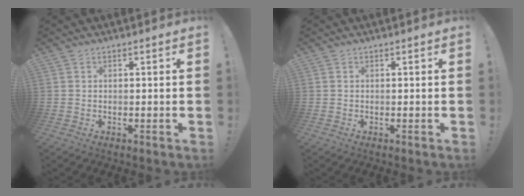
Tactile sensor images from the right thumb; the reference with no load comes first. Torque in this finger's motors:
{"motor_torque": [0.06, 0.06, 0.01, -0.01, 0.00]}